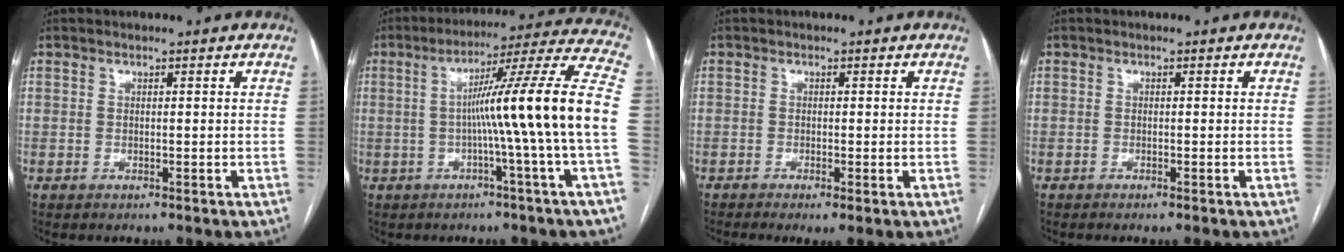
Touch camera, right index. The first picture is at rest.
{"total": 16.5, "force": [-1.9, -2.9, 16.1], "torque": [-0.230, 0.010, -0.038]}
{"total": 2.4, "force": [-1.1, 0.3, 2.1], "torque": [-0.035, -0.007, -0.017]}
{"total": 0.6, "force": [-0.4, -0.1, 0.4], "torque": [-0.009, 0.001, -0.008]}